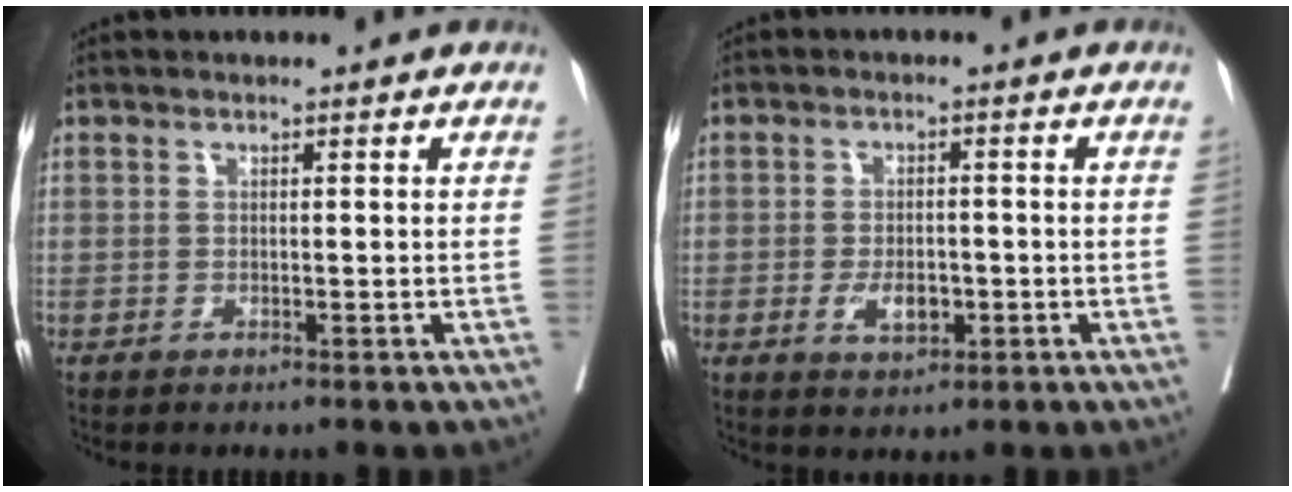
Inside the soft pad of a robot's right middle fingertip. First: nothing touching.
{"total": 4.3, "force": [-1.4, 2.3, 3.4], "torque": [-0.058, 0.000, -0.016]}